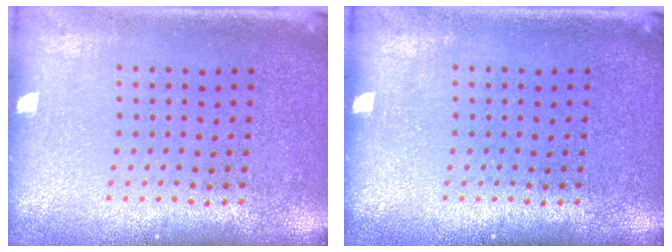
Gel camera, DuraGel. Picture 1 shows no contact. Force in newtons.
{"total": 0.0}